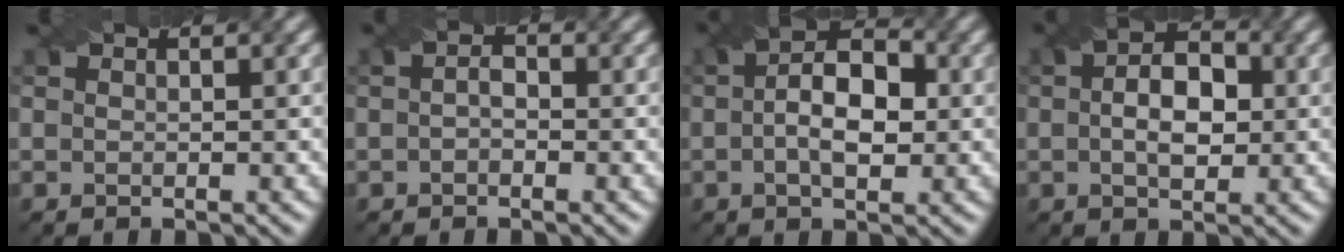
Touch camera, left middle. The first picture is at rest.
{"total": 1.1, "force": [-0.7, 0.8, 0.3], "torque": [0.007, 0.002, -0.009]}
{"total": 5.2, "force": [-0.6, 2.9, 4.3], "torque": [-0.058, 0.013, -0.001]}
{"total": 4.3, "force": [-0.4, 2.8, 3.3], "torque": [-0.041, 0.010, 0.003]}